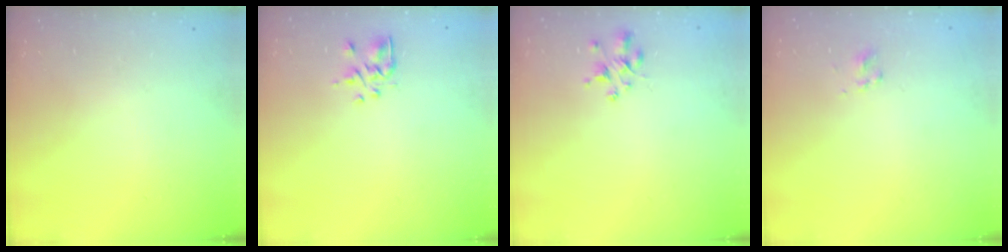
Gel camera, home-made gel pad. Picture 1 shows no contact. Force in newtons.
{"total": 2.5, "press": 2.3, "slide": 1.0}
{"total": 2.5, "press": 2.5, "slide": 0.5}
{"total": 2.3, "press": 2.1, "slide": 0.8}